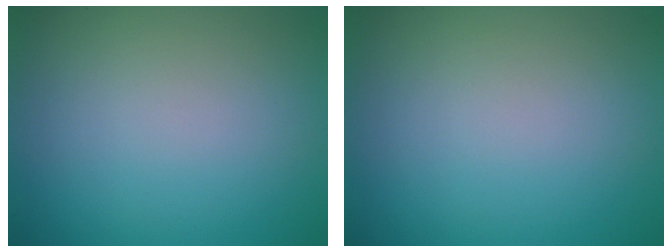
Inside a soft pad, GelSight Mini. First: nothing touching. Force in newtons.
{"total": 0.0}